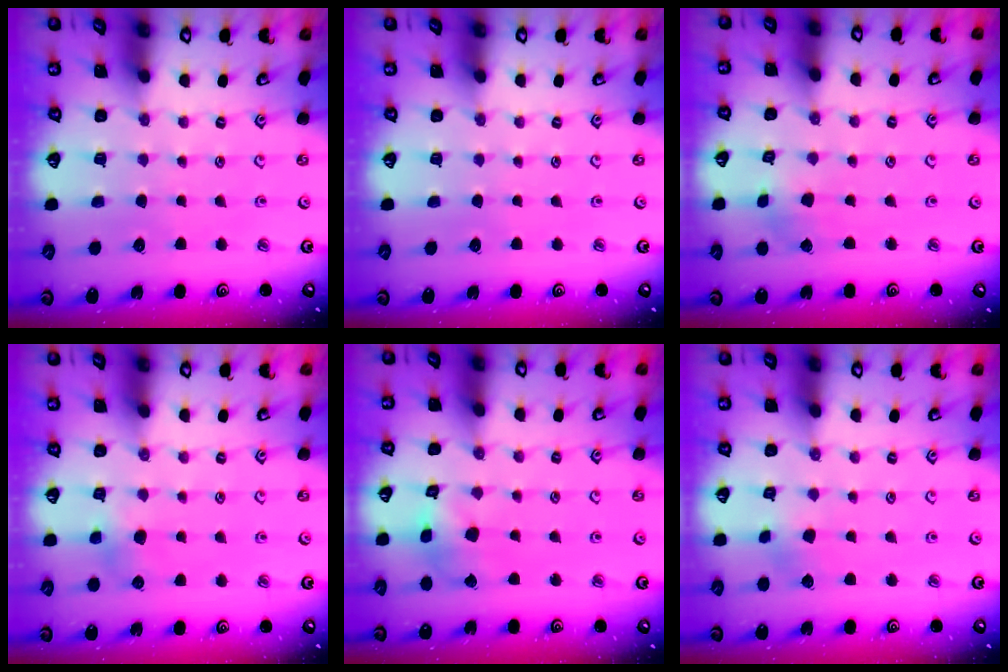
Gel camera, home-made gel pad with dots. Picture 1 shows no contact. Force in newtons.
{"total": 0.0}
{"total": 2.1, "press": 2.1, "slide": 0.2}
{"total": 5.9, "press": 5.9, "slide": 0.5}
{"total": 7.2, "press": 7.2, "slide": 0.6}
{"total": 2.5, "press": 2.4, "slide": 0.6}